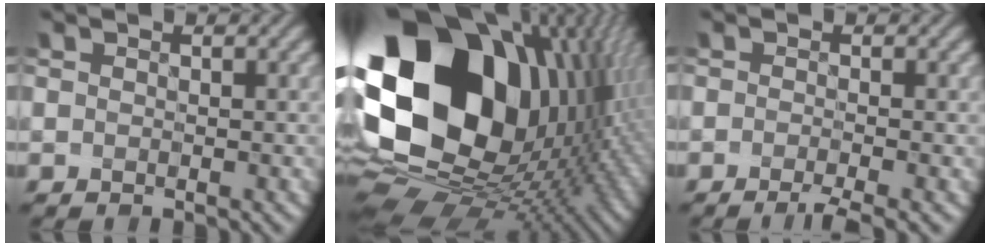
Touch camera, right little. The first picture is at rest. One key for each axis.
{"total": 21.8, "fx": 4.1, "fy": 15.4, "fz": 14.9, "tx": -0.313, "ty": -0.021, "tz": 0.100}
{"total": 3.1, "fx": -2.1, "fy": 0.2, "fz": 2.4, "tx": -0.040, "ty": -0.005, "tz": -0.032}